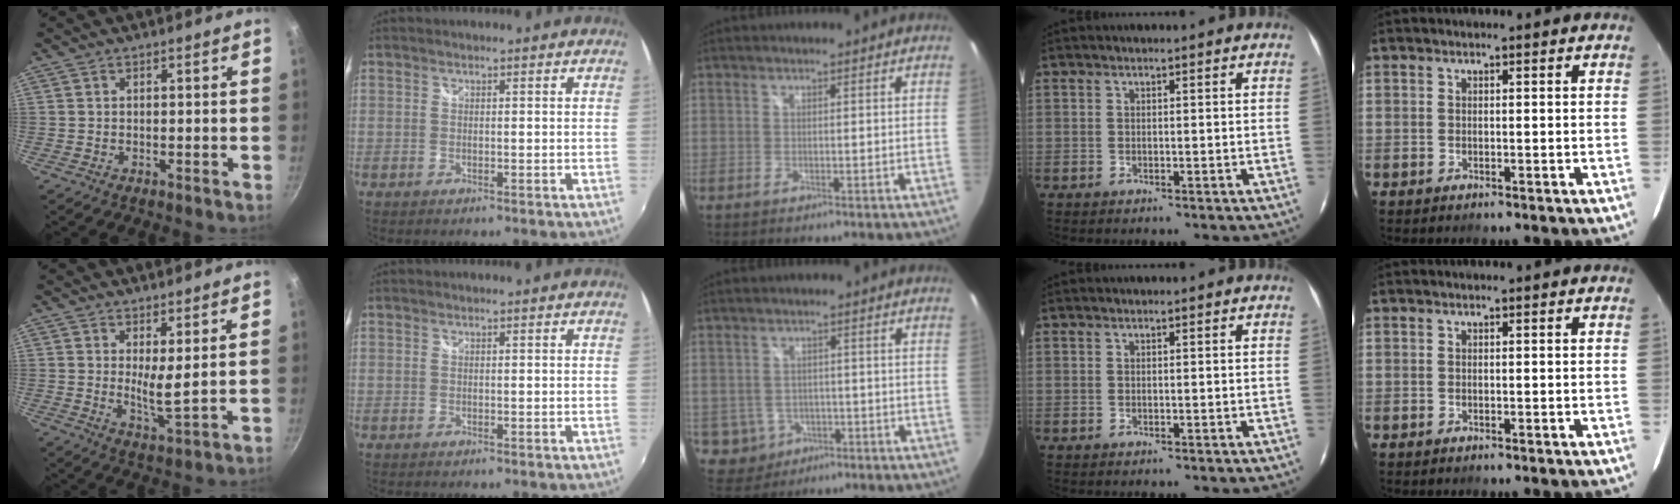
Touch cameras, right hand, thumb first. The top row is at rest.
{"thumb": {"total": 4.9, "force": [1.9, 0.8, 4.4], "torque": [-0.078, -0.039, 0.030]}, "middle": {"total": 6.1, "force": [-1.8, 5.6, 1.7], "torque": [-0.052, 0.003, -0.010]}}